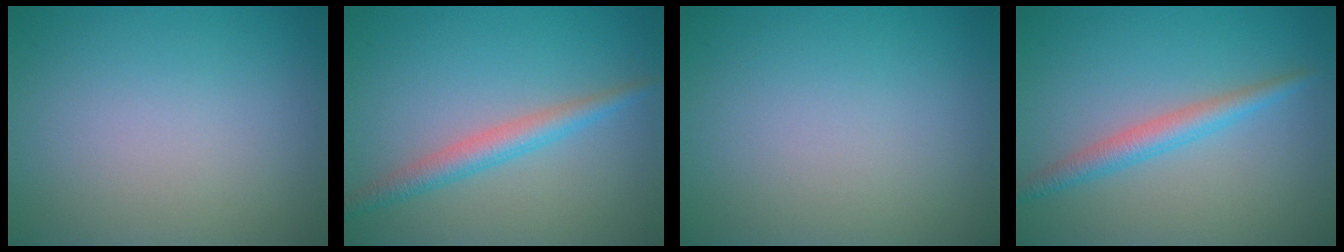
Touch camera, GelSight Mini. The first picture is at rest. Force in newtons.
{"total": 2.7, "press": 2.7, "slide": 0.1}
{"total": 0.0}
{"total": 2.6, "press": 2.6, "slide": 0.0}